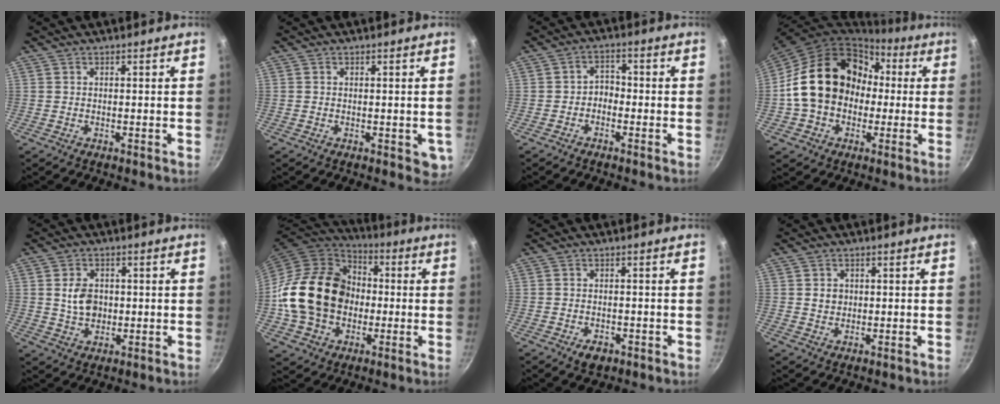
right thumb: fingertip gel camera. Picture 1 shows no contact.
{"total": 3.7, "force": [-0.6, 2.2, 2.9], "torque": [-0.027, -0.002, -0.005]}
{"total": 3.0, "force": [-1.3, 2.2, 1.6], "torque": [-0.010, 0.022, -0.029]}
{"total": 20.7, "force": [0.9, 16.5, 12.5], "torque": [-0.198, 0.059, 0.014]}
{"total": 8.8, "force": [0.5, 6.7, 5.6], "torque": [-0.075, 0.001, 0.010]}
{"total": 21.7, "force": [-1.1, 17.3, 13.2], "torque": [-0.213, 0.039, -0.018]}
{"total": 3.4, "force": [-1.7, 2.2, 2.0], "torque": [-0.030, 0.013, -0.021]}
{"total": 2.3, "force": [0.3, 2.1, 1.0], "torque": [-0.006, 0.004, 0.006]}